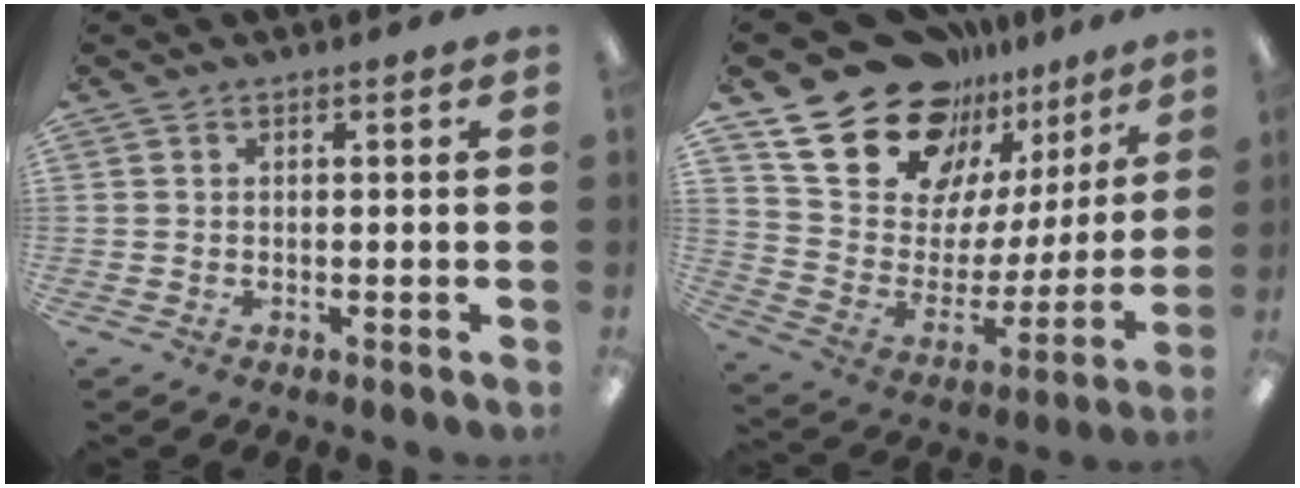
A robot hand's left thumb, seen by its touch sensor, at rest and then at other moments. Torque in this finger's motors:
{"motor_torque": [0.54, 0.56, 1.12, -1.65, 0.11]}